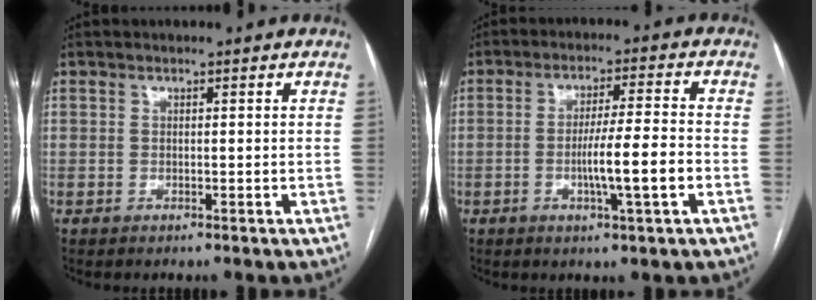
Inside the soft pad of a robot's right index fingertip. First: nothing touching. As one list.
[{"total": 8.1, "force": [-2.3, -0.2, 7.8], "torque": [-0.131, -0.001, -0.040]}]